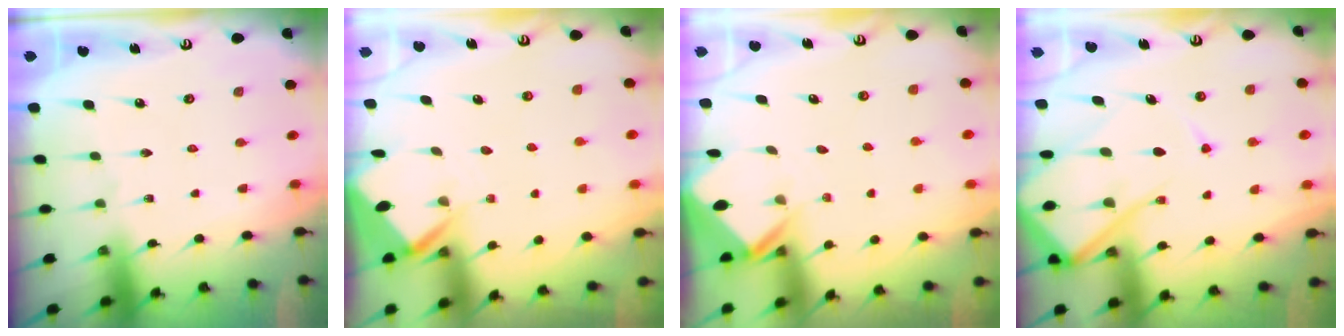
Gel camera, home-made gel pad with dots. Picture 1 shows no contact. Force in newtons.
{"total": 3.6, "press": 3.5, "slide": 0.3}
{"total": 2.3, "press": 2.3, "slide": 0.1}
{"total": 16.0, "press": 15.9, "slide": 1.5}